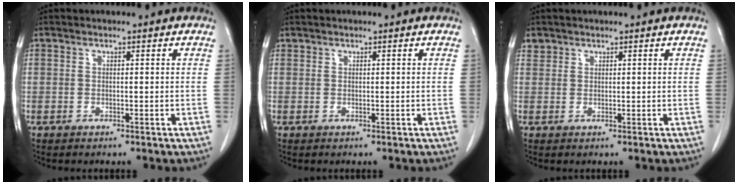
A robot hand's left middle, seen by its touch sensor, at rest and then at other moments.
{"total": 0.0}
{"total": 1.2, "force": [1.0, 0.8, -0.1], "torque": [0.010, 0.006, 0.016]}